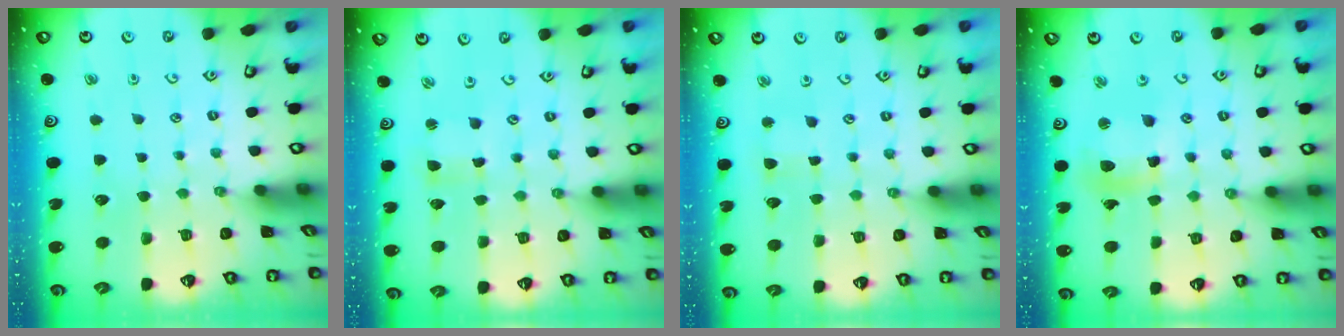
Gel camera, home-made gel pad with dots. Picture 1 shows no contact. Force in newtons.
{"total": 2.4, "press": 2.3, "slide": 0.4}
{"total": 3.1, "press": 3.1, "slide": 0.3}
{"total": 11.0, "press": 10.8, "slide": 1.7}